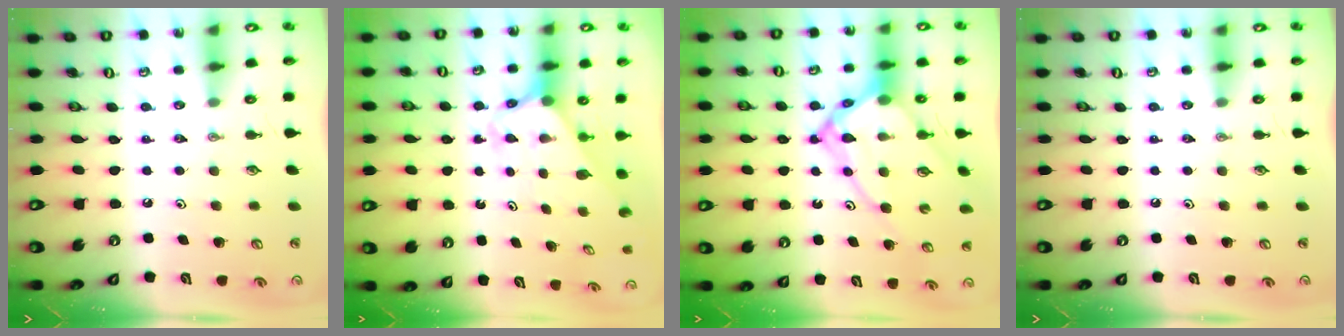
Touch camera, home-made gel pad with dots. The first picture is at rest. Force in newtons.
{"total": 2.4, "press": 2.4, "slide": 0.2}
{"total": 15.4, "press": 15.3, "slide": 1.5}
{"total": 0.0}